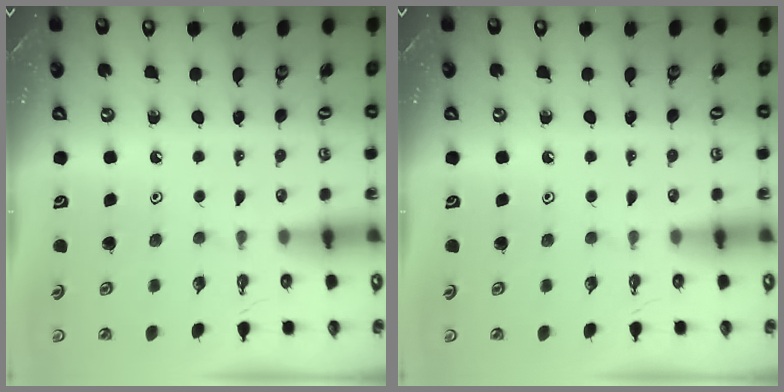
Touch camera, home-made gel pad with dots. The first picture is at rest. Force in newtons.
{"total": 0.0}